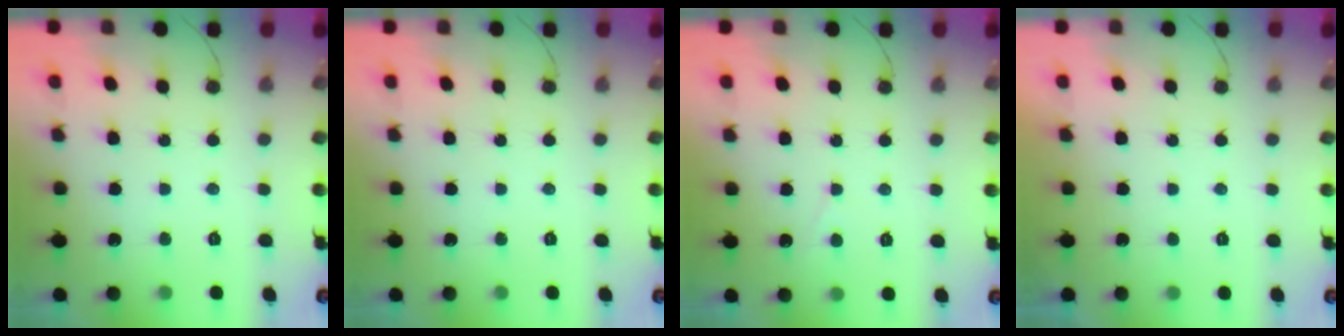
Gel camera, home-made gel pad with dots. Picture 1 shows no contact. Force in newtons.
{"total": 0.0}
{"total": 2.1, "press": 2.1, "slide": 0.4}
{"total": 2.1, "press": 2.1, "slide": 0.4}